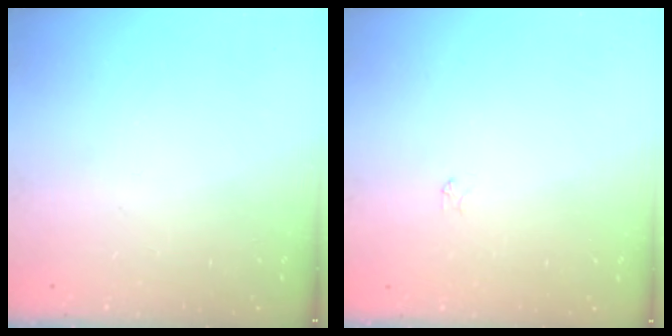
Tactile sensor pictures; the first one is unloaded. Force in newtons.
{"total": 2.2, "press": 2.2, "slide": 0.3}